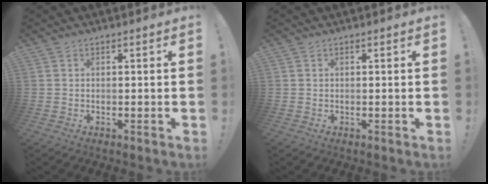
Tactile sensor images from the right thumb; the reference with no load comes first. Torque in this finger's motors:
{"motor_torque": [0.11, -0.08, 0.14, -0.05, -0.02]}